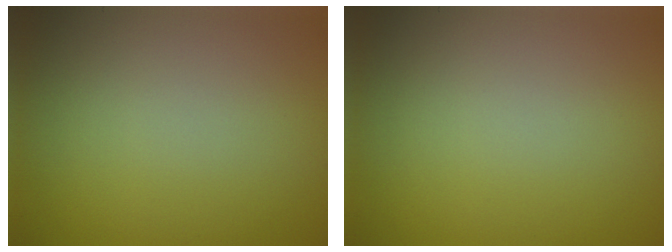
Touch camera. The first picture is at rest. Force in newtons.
{"total": 0.0}